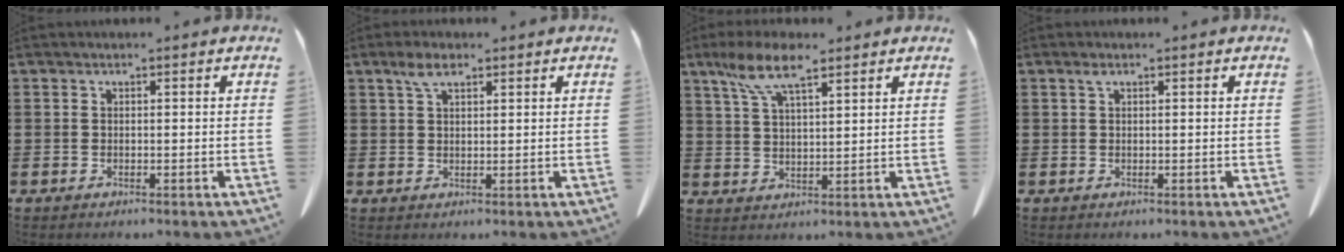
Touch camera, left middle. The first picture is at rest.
{"total": 3.4, "force": [2.0, 1.3, 2.4], "torque": [-0.053, 0.005, 0.036]}
{"total": 8.1, "force": [5.4, 2.1, 5.6], "torque": [-0.124, -0.002, 0.098]}
{"total": 0.8, "force": [0.4, 0.2, 0.6], "torque": [-0.015, 0.001, 0.009]}